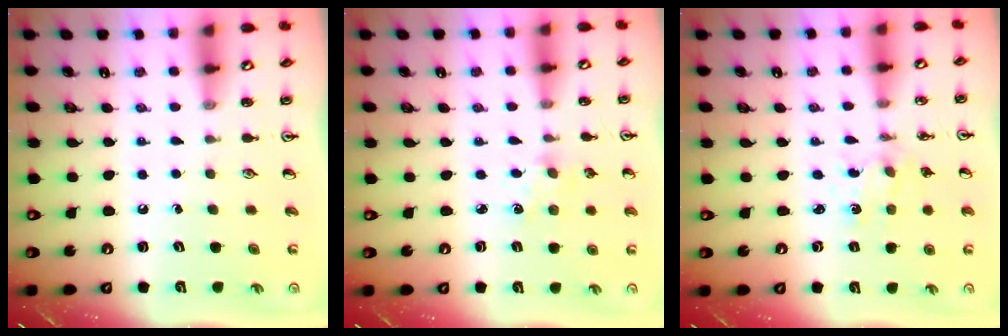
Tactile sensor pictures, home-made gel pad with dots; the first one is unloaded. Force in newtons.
{"total": 2.1, "press": 2.1, "slide": 0.3}
{"total": 1.2, "press": 1.1, "slide": 0.3}